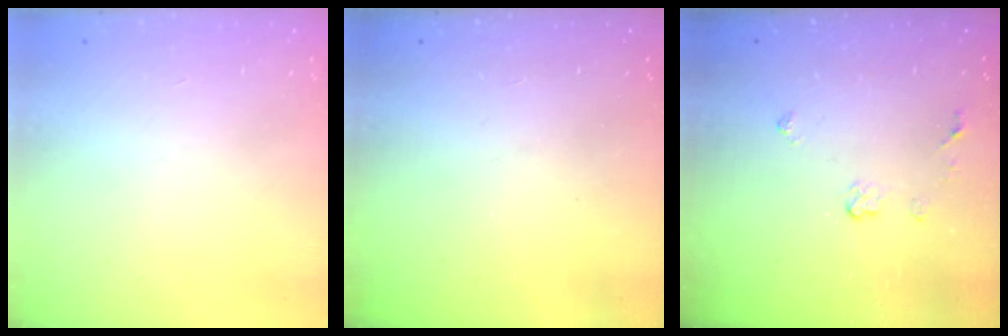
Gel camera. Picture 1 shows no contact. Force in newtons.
{"total": 0.0}
{"total": 3.9, "press": 3.8, "slide": 0.6}